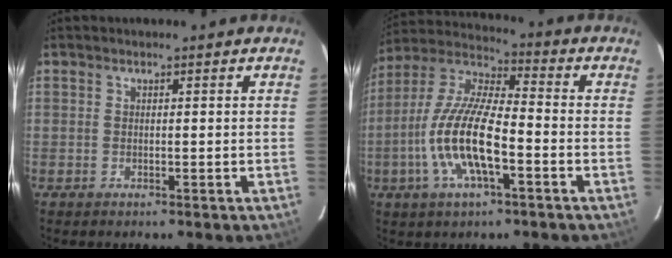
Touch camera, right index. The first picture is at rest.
{"total": 15.3, "force": [-4.9, 4.8, 13.7], "torque": [-0.282, -0.005, -0.098]}